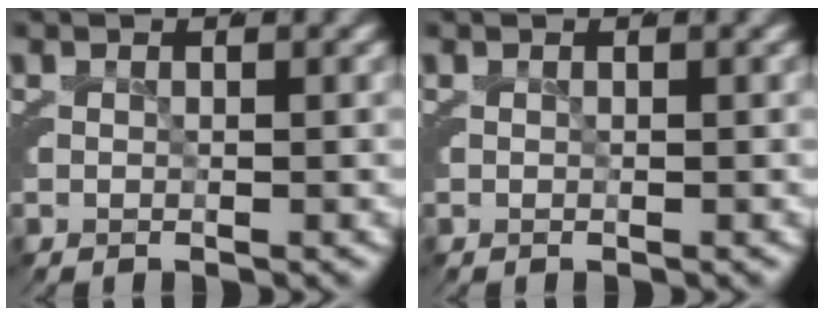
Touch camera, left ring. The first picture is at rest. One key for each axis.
{"total": 0.0}